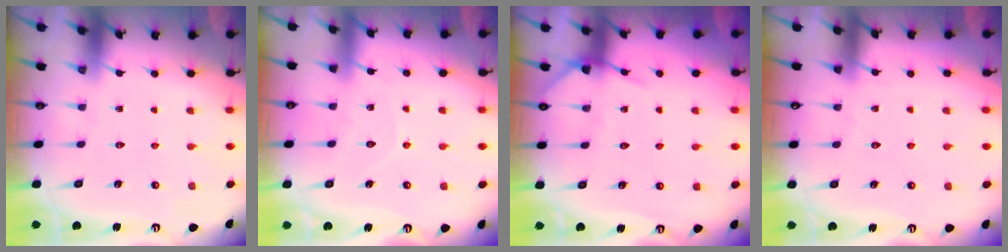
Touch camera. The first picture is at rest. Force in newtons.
{"total": 5.7, "press": 5.7, "slide": 0.6}
{"total": 5.8, "press": 5.8, "slide": 0.7}
{"total": 3.2, "press": 3.2, "slide": 0.6}